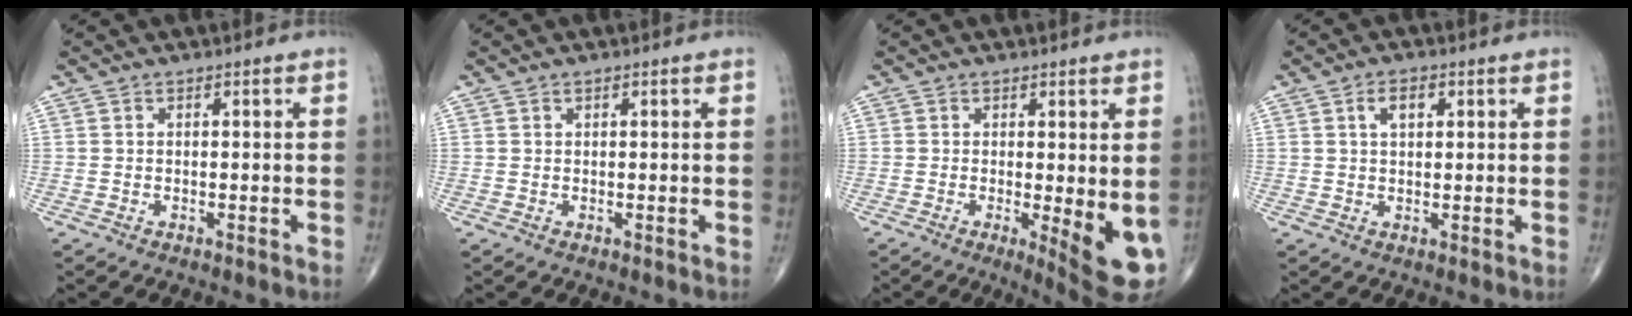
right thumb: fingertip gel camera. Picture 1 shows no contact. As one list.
[{"total": 0.0}, {"total": 8.2, "force": [-1.3, 2.0, 7.8], "torque": [-0.099, -0.019, -0.015]}, {"total": 3.8, "force": [1.4, 2.1, 2.8], "torque": [-0.042, 0.003, 0.024]}]